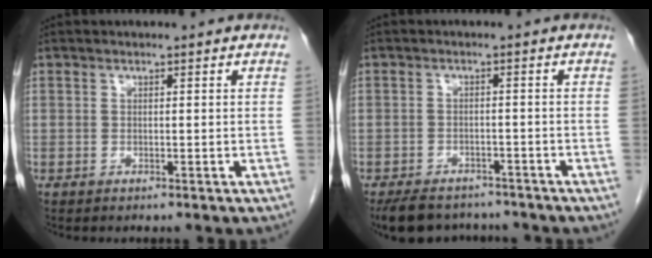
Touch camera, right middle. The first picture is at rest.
{"total": 9.3, "force": [-8.1, 3.6, 2.7], "torque": [-0.041, 0.001, -0.112]}